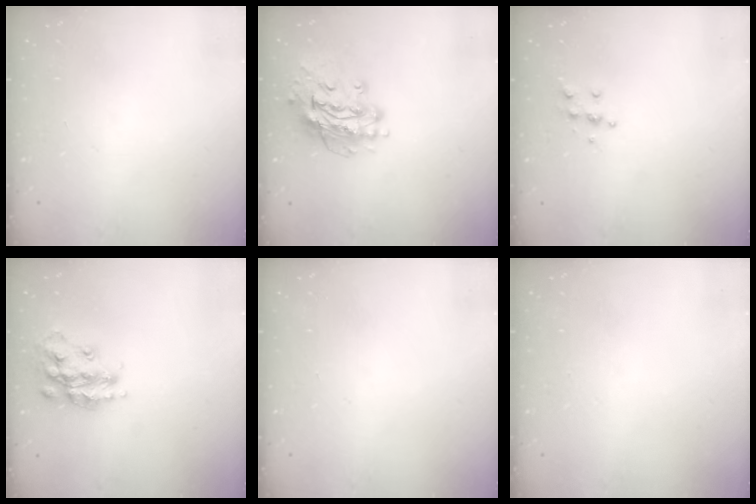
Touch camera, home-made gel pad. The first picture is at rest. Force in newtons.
{"total": 15.2, "press": 15.1, "slide": 1.6}
{"total": 5.1, "press": 5.1, "slide": 0.5}
{"total": 15.9, "press": 15.8, "slide": 1.0}
{"total": 0.0}
{"total": 0.0}